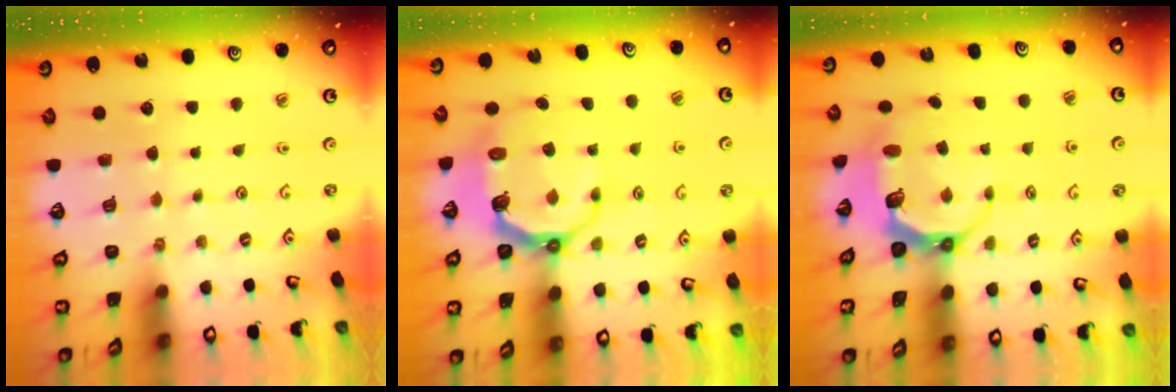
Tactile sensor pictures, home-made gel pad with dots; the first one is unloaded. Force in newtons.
{"total": 7.8, "press": 6.4, "slide": 4.4}
{"total": 6.8, "press": 5.6, "slide": 3.9}